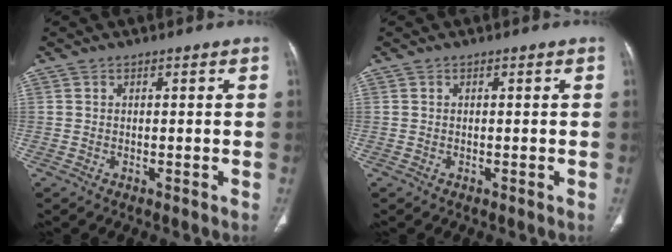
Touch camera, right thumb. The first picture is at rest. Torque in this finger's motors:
{"motor_torque": [-0.13, 0.13, -0.05, 0.04, 0.01]}